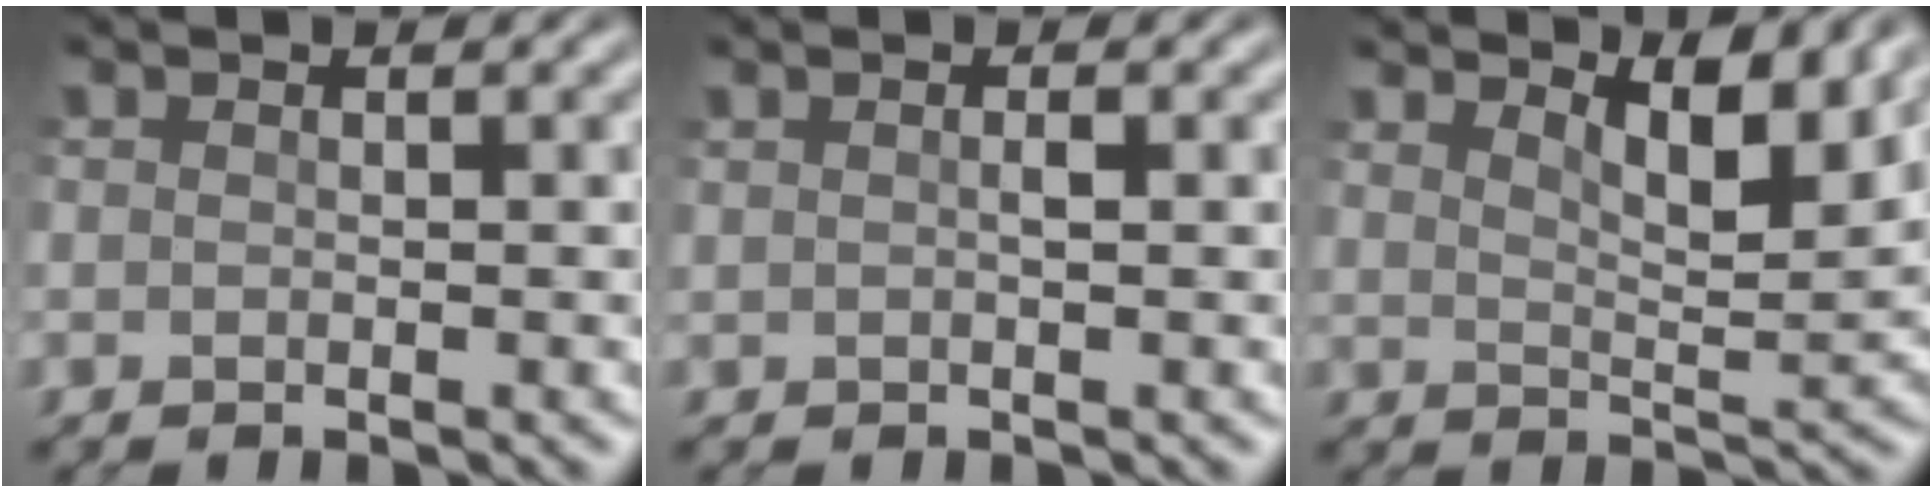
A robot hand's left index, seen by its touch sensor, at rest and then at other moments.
{"total": 0.6, "force": [0.1, 0.1, 0.6], "torque": [-0.016, 0.001, 0.000]}
{"total": 5.1, "force": [3.8, 1.3, 3.3], "torque": [-0.055, -0.005, 0.056]}